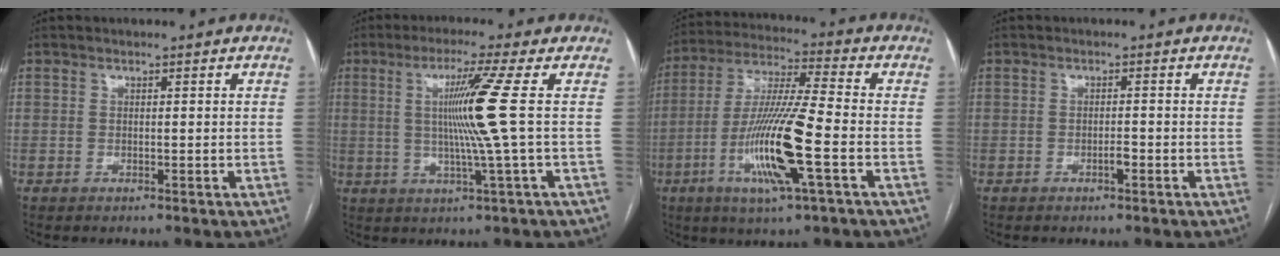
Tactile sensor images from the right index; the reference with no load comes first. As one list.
[{"total": 8.9, "force": [1.0, -2.9, 8.4], "torque": [-0.155, -0.003, 0.028]}, {"total": 15.0, "force": [-4.6, 0.4, 14.3], "torque": [-0.290, -0.014, -0.089]}, {"total": 1.1, "force": [-0.6, 0.2, 0.9], "torque": [-0.015, 0.001, -0.010]}]